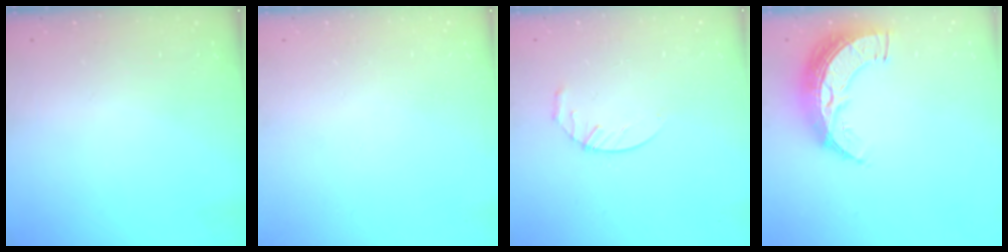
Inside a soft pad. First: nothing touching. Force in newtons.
{"total": 0.0}
{"total": 4.2, "press": 4.2, "slide": 0.5}
{"total": 12.2, "press": 12.2, "slide": 0.9}